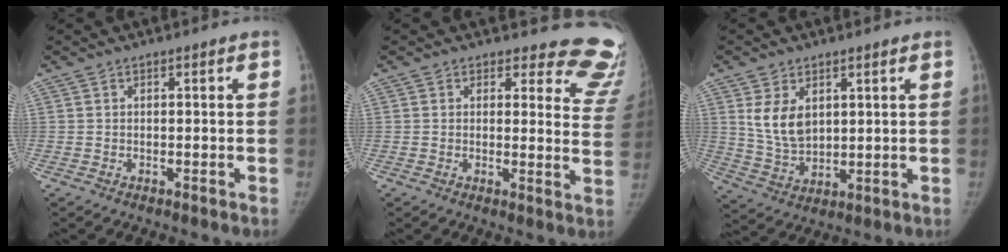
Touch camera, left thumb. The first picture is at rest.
{"total": 13.5, "force": [12.7, 4.5, 0.8], "torque": [0.055, -0.123, 0.094]}
{"total": 8.1, "force": [2.9, 5.2, 5.5], "torque": [-0.085, -0.018, 0.070]}